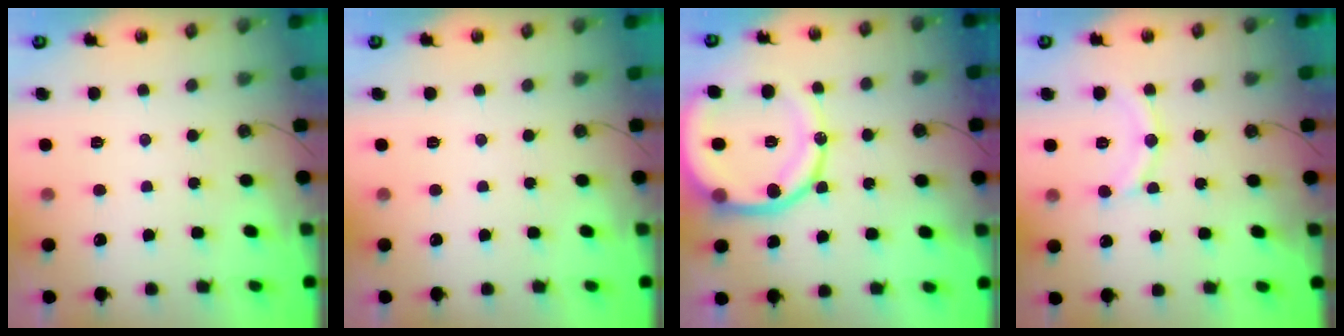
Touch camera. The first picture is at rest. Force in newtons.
{"total": 0.0}
{"total": 17.9, "press": 17.8, "slide": 2.1}
{"total": 11.8, "press": 11.8, "slide": 1.0}